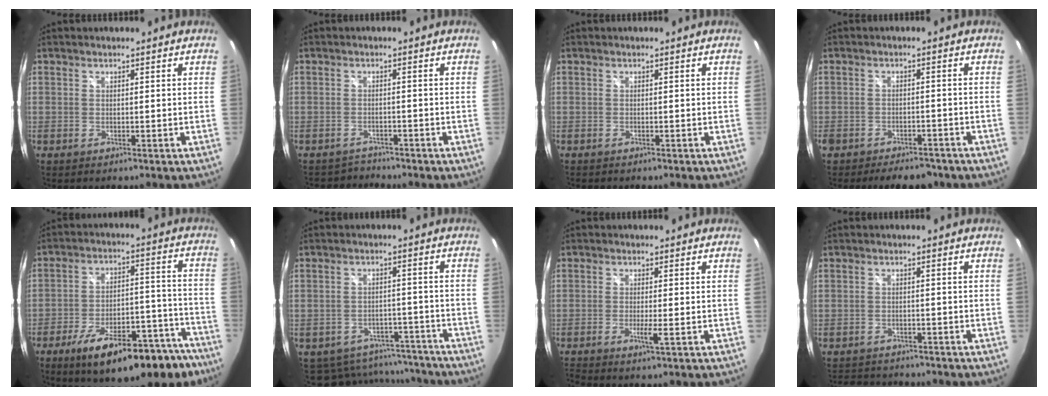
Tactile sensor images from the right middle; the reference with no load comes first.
{"total": 2.8, "force": [-2.5, 1.0, -0.6], "torque": [0.004, 0.003, -0.045]}
{"total": 0.6, "force": [-0.6, 0.2, 0.1], "torque": [-0.004, -0.002, -0.010]}
{"total": 8.5, "force": [-6.8, 3.9, 3.2], "torque": [-0.080, -0.006, -0.095]}
{"total": 22.9, "force": [-17.1, 7.9, 12.9], "torque": [-0.189, 0.008, -0.227]}
{"total": 13.0, "force": [-11.2, 6.2, 2.5], "torque": [-0.061, 0.027, -0.133]}
{"total": 2.7, "force": [-1.4, -0.6, 2.2], "torque": [-0.048, -0.005, -0.031]}
{"total": 7.1, "force": [-6.4, 2.6, 1.7], "torque": [-0.046, 0.000, -0.094]}